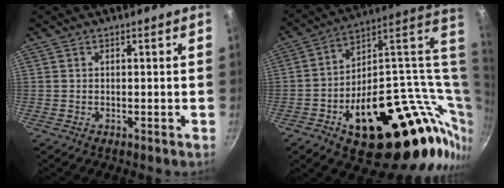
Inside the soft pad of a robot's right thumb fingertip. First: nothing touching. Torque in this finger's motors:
{"motor_torque": [3.58, 1.40, 1.84, -0.94, 0.51]}